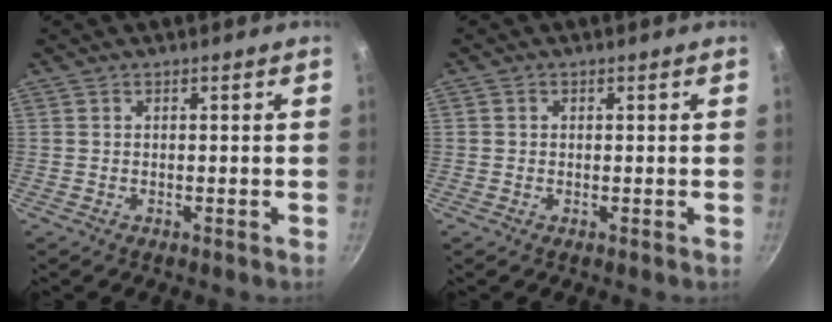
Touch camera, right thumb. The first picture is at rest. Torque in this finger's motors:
{"motor_torque": [0.19, -0.46, -0.19, -0.18, -0.04]}